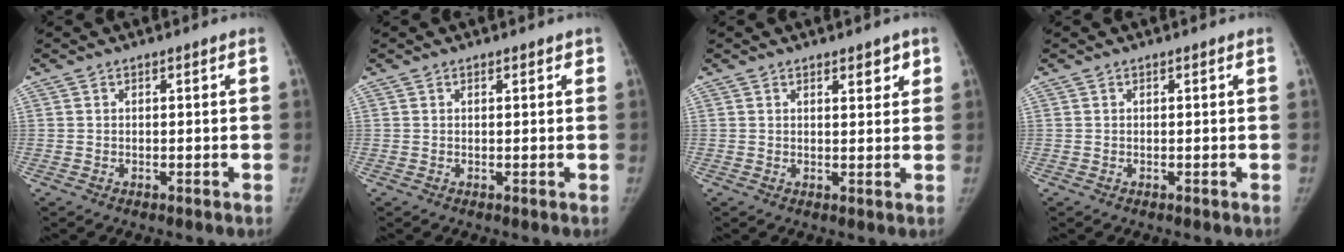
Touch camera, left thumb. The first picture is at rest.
{"total": 0.9, "force": [0.5, 0.5, 0.5], "torque": [-0.004, -0.001, 0.005]}
{"total": 3.1, "force": [1.8, 1.5, 2.1], "torque": [-0.008, -0.009, 0.024]}
{"total": 0.0}